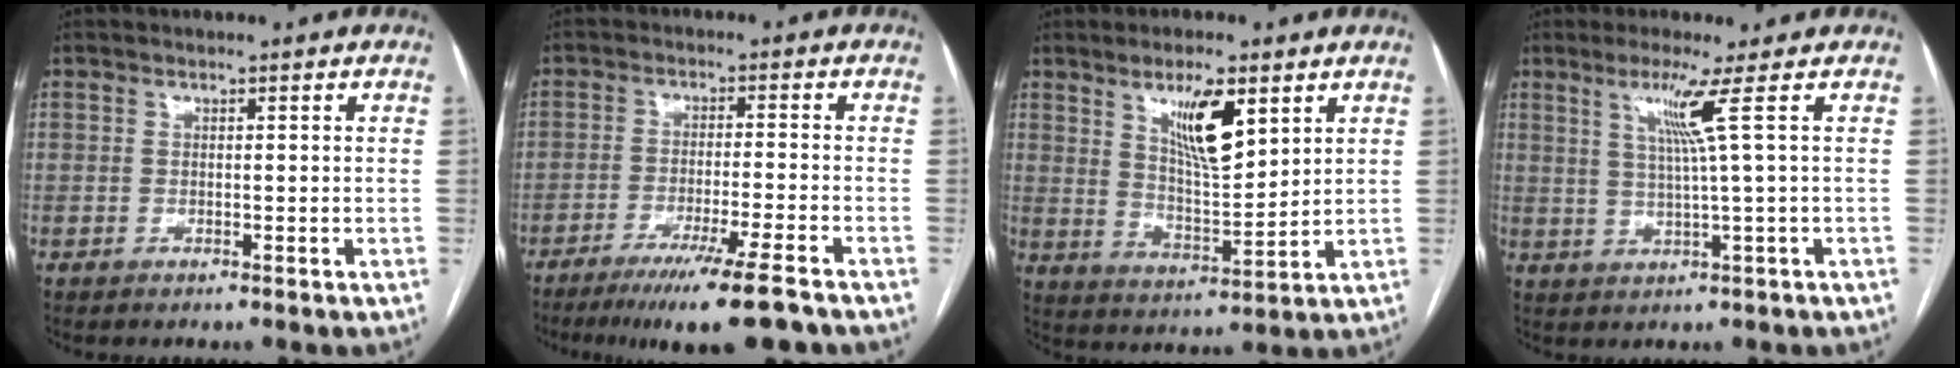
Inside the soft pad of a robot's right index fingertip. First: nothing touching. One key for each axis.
{"total": 12.1, "fx": -9.0, "fy": -0.9, "fz": 8.0, "tx": -0.118, "ty": -0.033, "tz": -0.139}
{"total": 9.6, "fx": 4.9, "fy": 2.2, "fz": 8.0, "tx": -0.145, "ty": -0.006, "tz": 0.094}
{"total": 5.1, "fx": 2.0, "fy": -2.1, "fz": 4.2, "tx": -0.085, "ty": -0.010, "tz": 0.047}